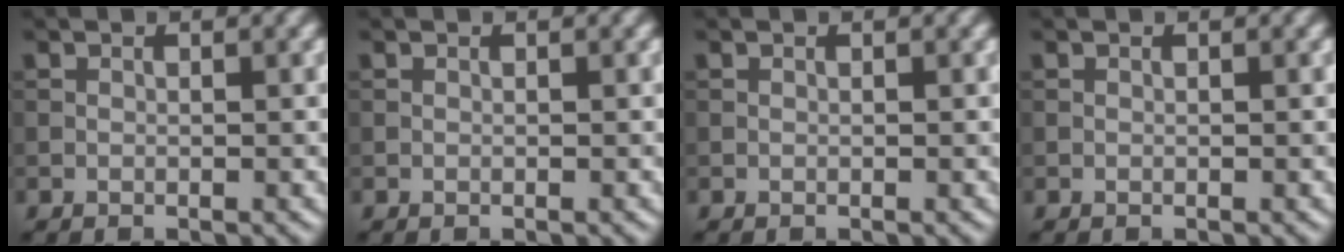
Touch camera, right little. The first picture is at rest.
{"total": 0.0}
{"total": 0.0}
{"total": 0.0}